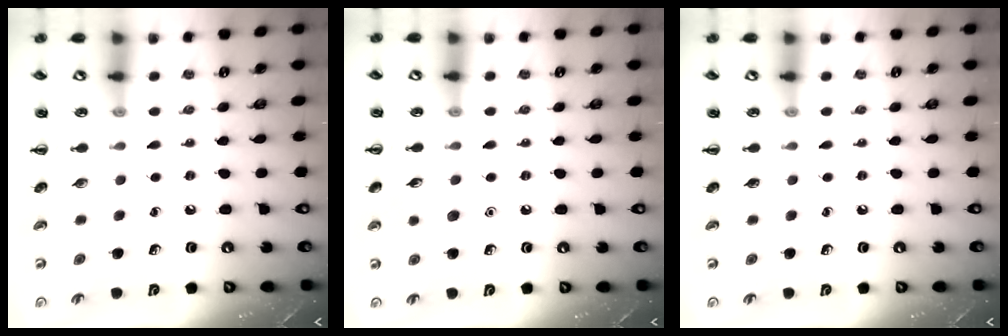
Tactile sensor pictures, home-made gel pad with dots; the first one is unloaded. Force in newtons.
{"total": 4.6, "press": 4.5, "slide": 1.0}
{"total": 0.0}